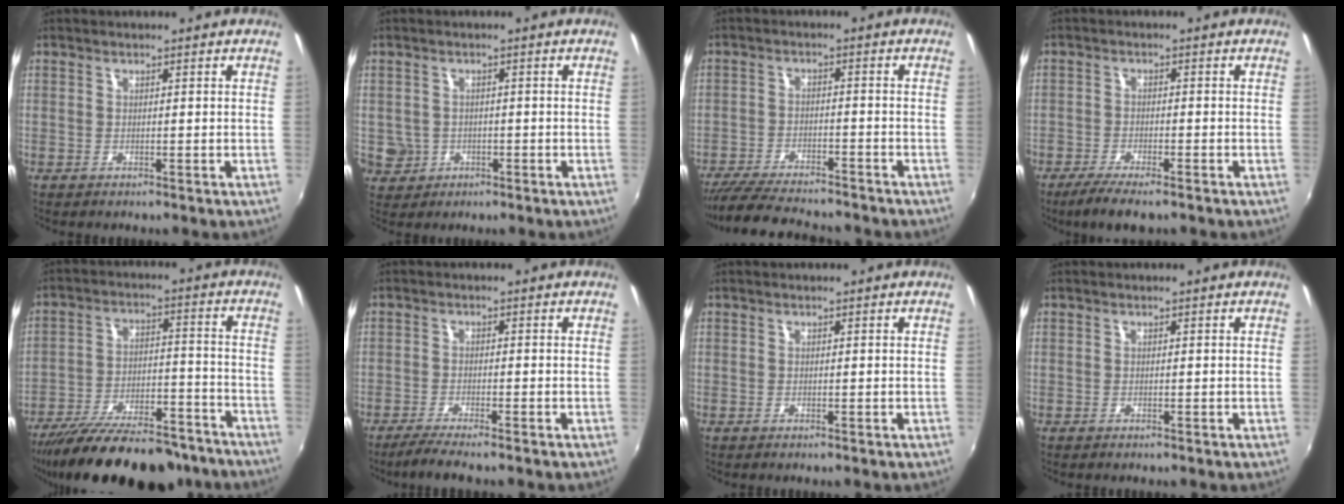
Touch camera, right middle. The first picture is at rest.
{"total": 5.2, "force": [-1.0, 4.9, 1.3], "torque": [-0.038, 0.000, -0.006]}
{"total": 14.7, "force": [-13.0, 2.8, 6.4], "torque": [-0.141, -0.025, -0.208]}
{"total": 6.1, "force": [-4.7, 1.4, 3.6], "torque": [-0.095, -0.016, -0.087]}
{"total": 24.3, "force": [-20.1, 7.4, 11.5], "torque": [-0.208, -0.021, -0.285]}
{"total": 4.3, "force": [-3.6, -0.2, 2.3], "torque": [-0.064, -0.012, -0.067]}
{"total": 0.0}
{"total": 0.0}